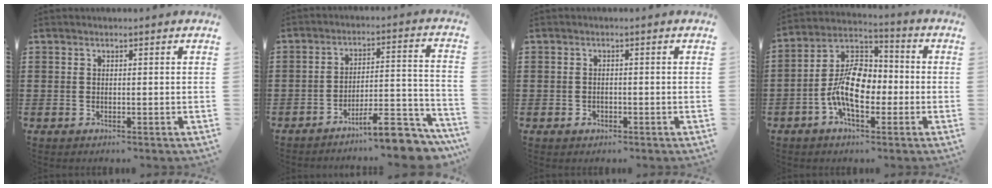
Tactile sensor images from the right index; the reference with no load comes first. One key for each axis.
{"total": 9.6, "fx": -8.0, "fy": 1.6, "fz": 5.1, "tx": -0.067, "ty": 0.024, "tz": -0.145}
{"total": 0.9, "fx": -0.6, "fy": 0.5, "fz": 0.5, "tx": -0.012, "ty": -0.004, "tz": -0.011}
{"total": 9.7, "fx": -2.6, "fy": 5.2, "fz": 7.7, "tx": -0.175, "ty": 0.003, "tz": -0.054}